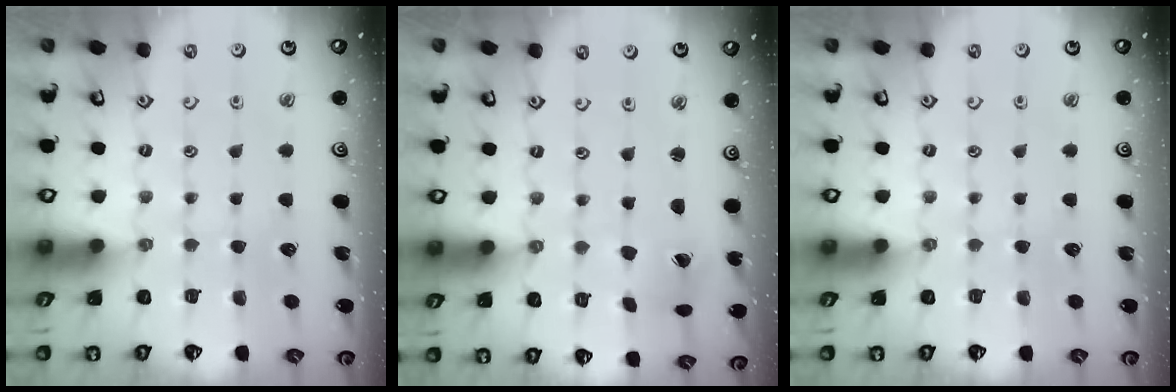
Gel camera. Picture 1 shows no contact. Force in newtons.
{"total": 1.9, "press": 1.9, "slide": 0.2}
{"total": 0.0}